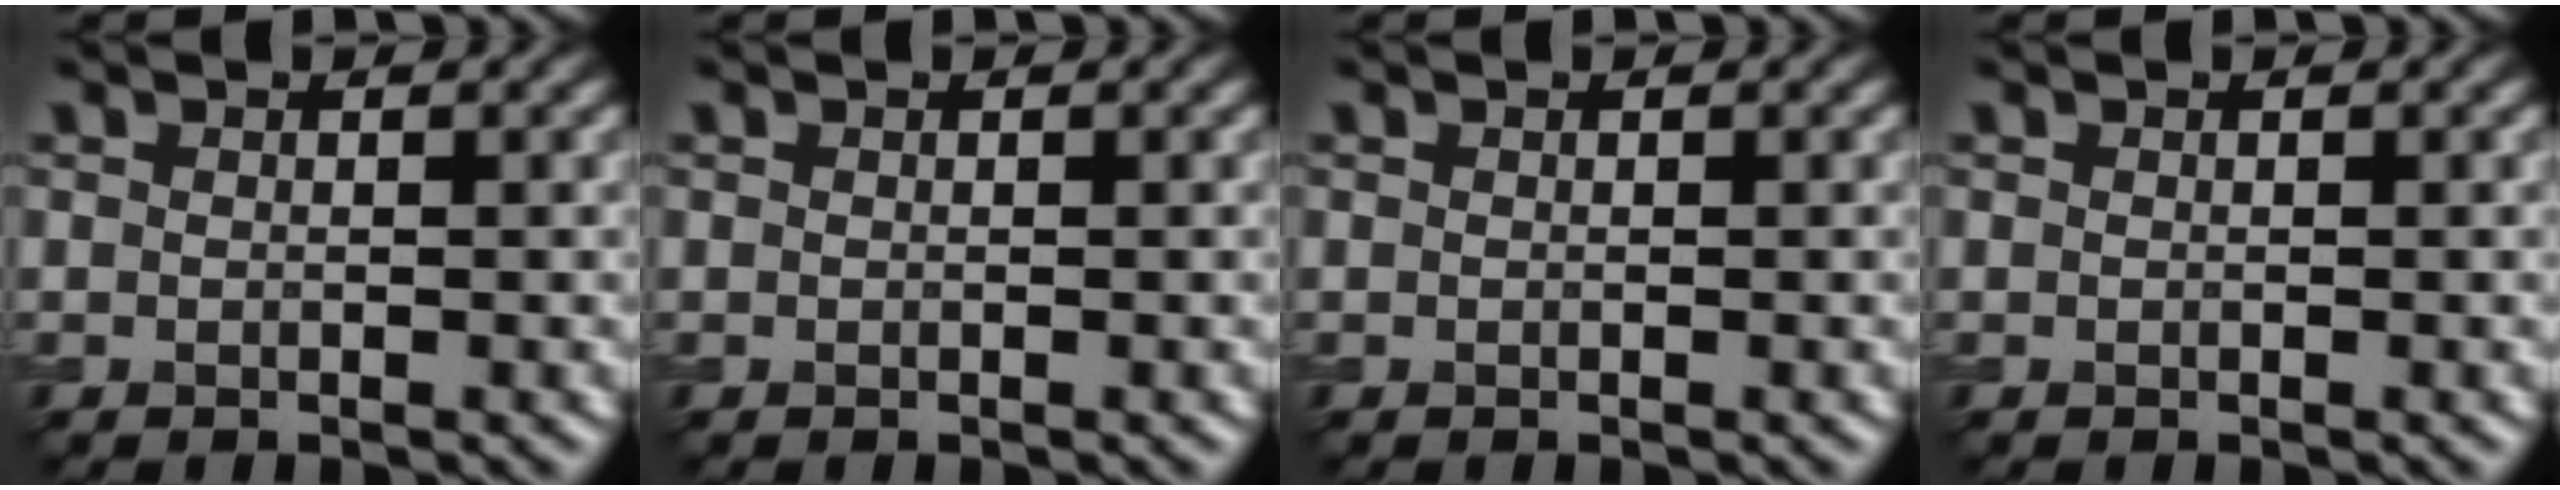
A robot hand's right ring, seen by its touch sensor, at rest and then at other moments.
{"total": 0.0}
{"total": 0.0}
{"total": 0.0}